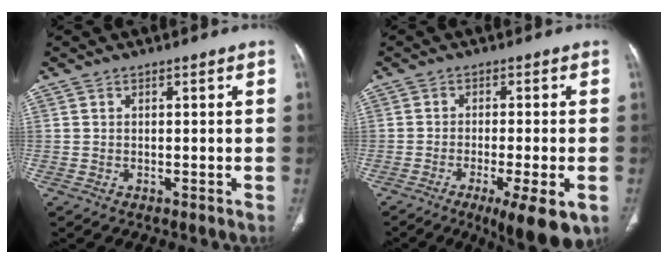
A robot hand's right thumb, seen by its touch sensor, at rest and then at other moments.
{"total": 11.1, "force": [-5.3, 2.4, 9.5], "torque": [-0.131, -0.013, -0.077]}